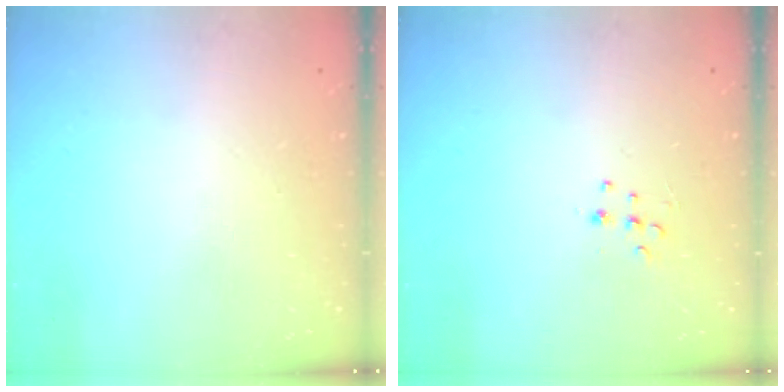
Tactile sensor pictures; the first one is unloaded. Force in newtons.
{"total": 5.3, "press": 5.2, "slide": 0.7}